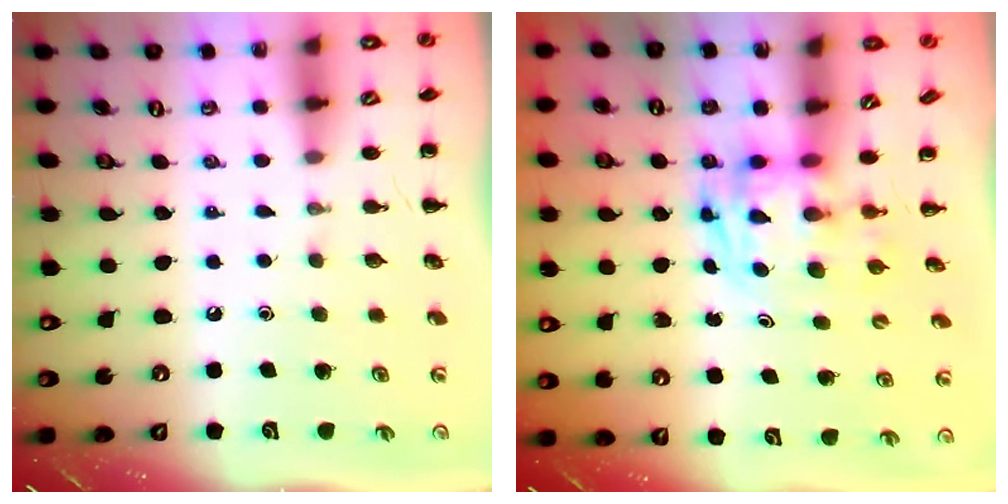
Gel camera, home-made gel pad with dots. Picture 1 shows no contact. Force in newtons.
{"total": 2.8, "press": 2.8, "slide": 0.5}